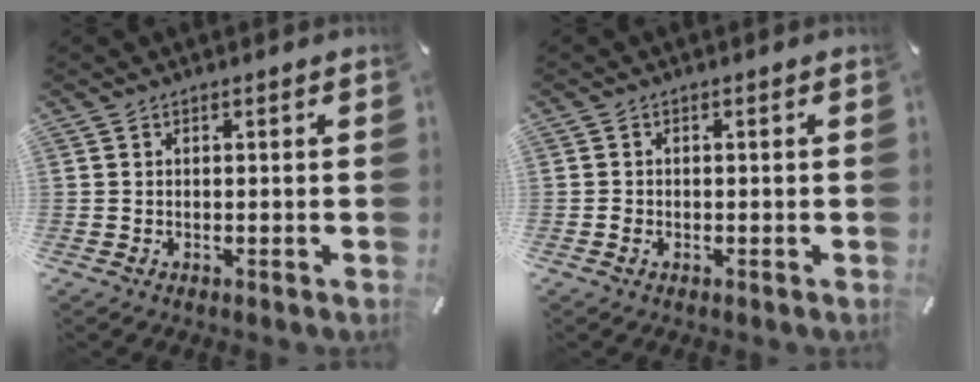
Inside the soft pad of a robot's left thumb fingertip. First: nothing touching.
{"total": 0.8, "force": [-0.4, 0.6, 0.4], "torque": [-0.006, 0.000, -0.009]}